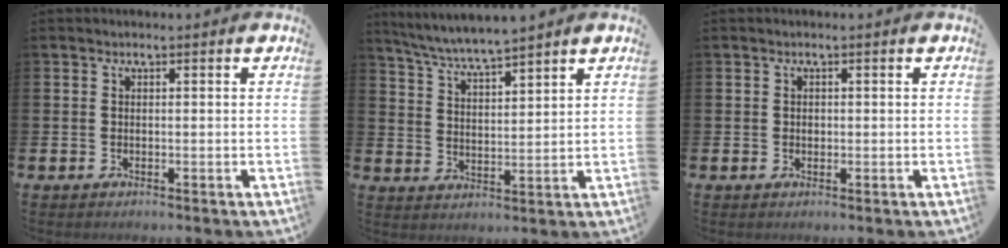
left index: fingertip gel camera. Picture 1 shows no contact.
{"total": 5.4, "force": [5.3, -0.4, 1.0], "torque": [-0.043, -0.030, 0.093]}
{"total": 0.6, "force": [0.0, 0.5, 0.3], "torque": [0.004, 0.002, -0.003]}